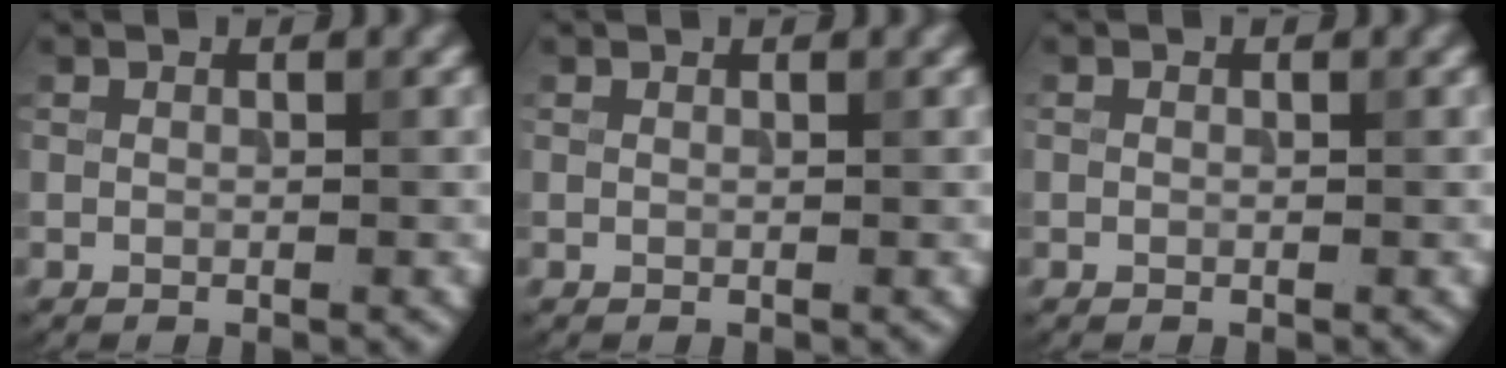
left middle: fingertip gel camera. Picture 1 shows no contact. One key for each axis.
{"total": 0.0}
{"total": 0.0}